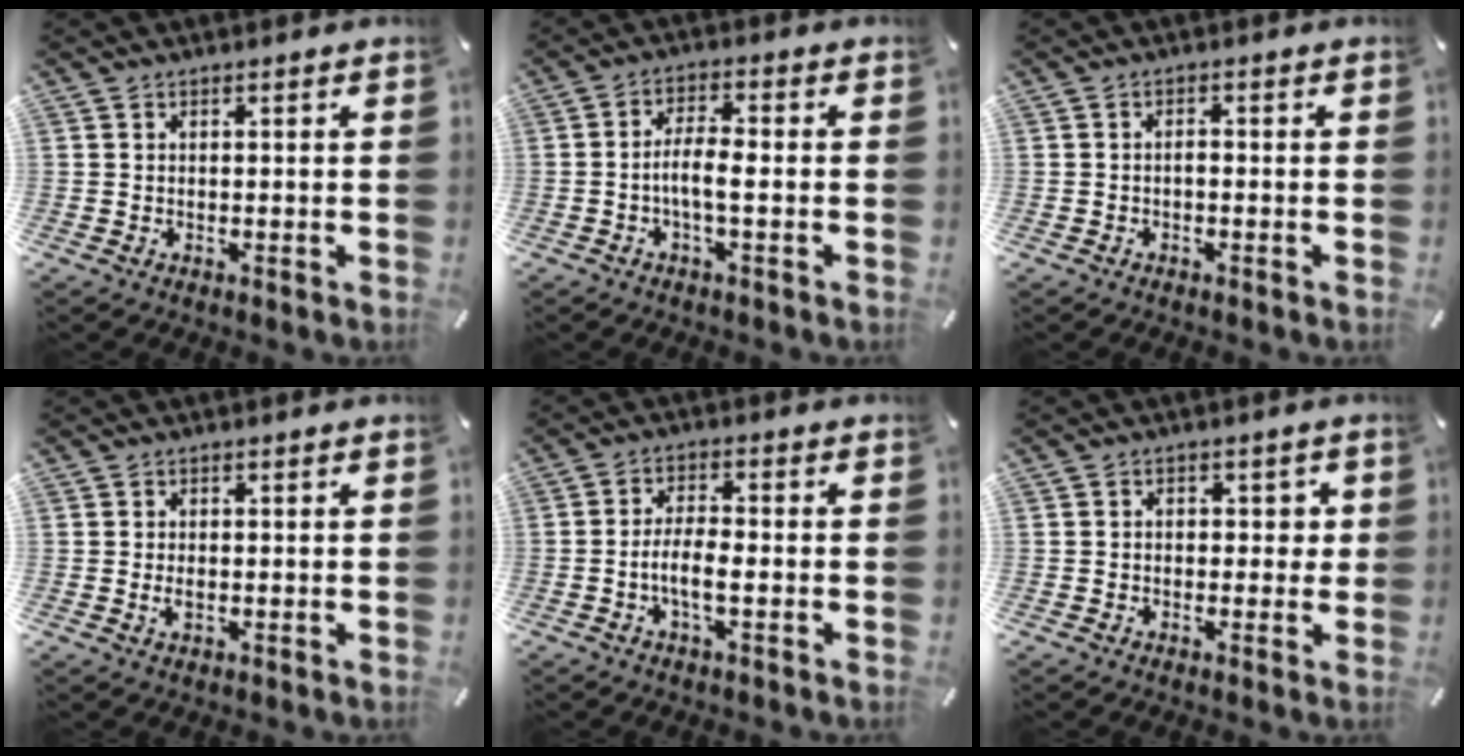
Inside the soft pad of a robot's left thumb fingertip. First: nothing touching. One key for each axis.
{"total": 6.0, "fx": -1.6, "fy": 1.8, "fz": 5.4, "tx": -0.102, "ty": 0.006, "tz": -0.030}
{"total": 1.2, "fx": -0.7, "fy": 0.4, "fz": 0.9, "tx": -0.020, "ty": 0.003, "tz": -0.015}
{"total": 1.4, "fx": -0.1, "fy": 0.8, "fz": 1.2, "tx": -0.023, "ty": 0.000, "tz": -0.003}
{"total": 6.1, "fx": -1.8, "fy": 2.1, "fz": 5.4, "tx": -0.105, "ty": 0.002, "tz": -0.032}
{"total": 3.0, "fx": -0.2, "fy": 2.4, "fz": 1.8, "tx": -0.012, "ty": 0.001, "tz": -0.013}